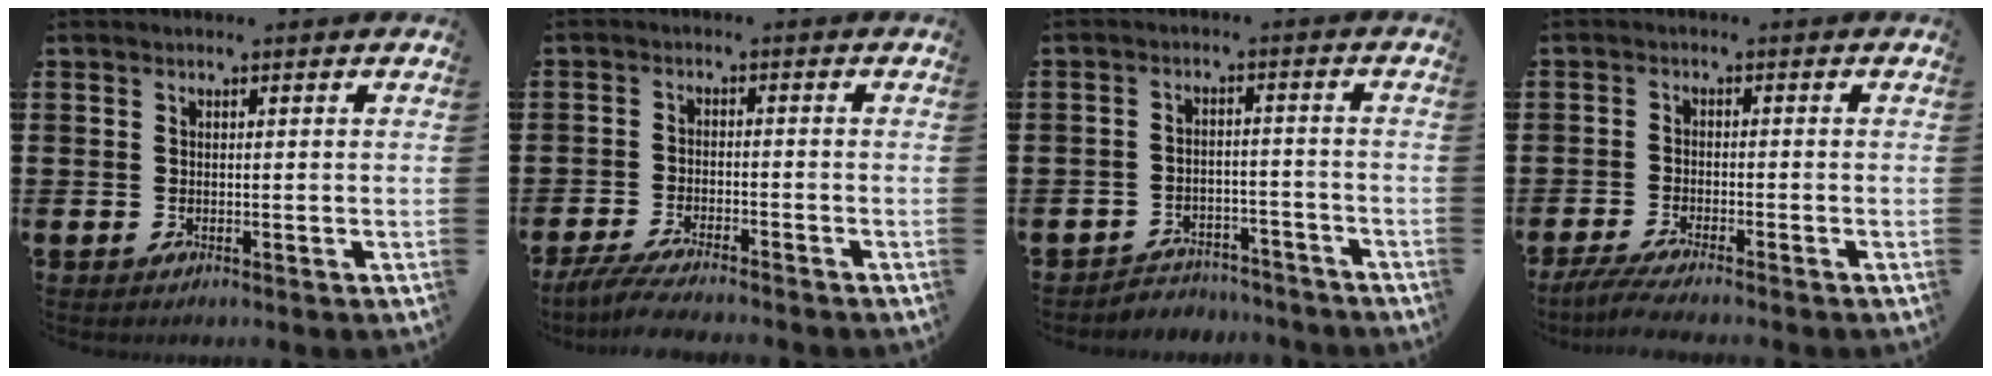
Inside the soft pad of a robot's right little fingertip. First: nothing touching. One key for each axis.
{"total": 3.5, "fx": -3.3, "fy": 0.1, "fz": 1.3, "tx": -0.036, "ty": -0.006, "tz": -0.066}
{"total": 3.1, "fx": -3.0, "fy": 0.7, "fz": -0.2, "tx": -0.004, "ty": 0.006, "tz": -0.066}
{"total": 2.7, "fx": -2.3, "fy": -0.1, "fz": 1.5, "tx": -0.030, "ty": -0.005, "tz": -0.044}